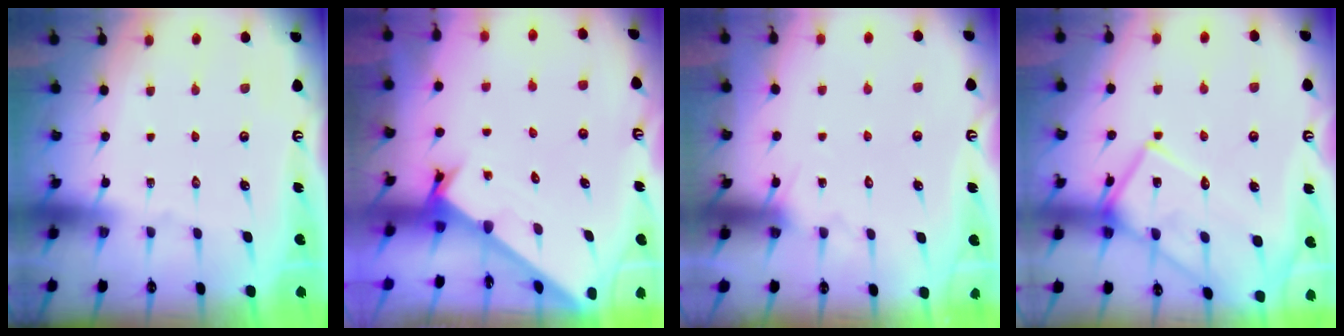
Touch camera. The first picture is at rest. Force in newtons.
{"total": 1.7, "press": 1.7, "slide": 0.1}
{"total": 6.1, "press": 6.1, "slide": 0.5}
{"total": 15.9, "press": 15.9, "slide": 1.0}